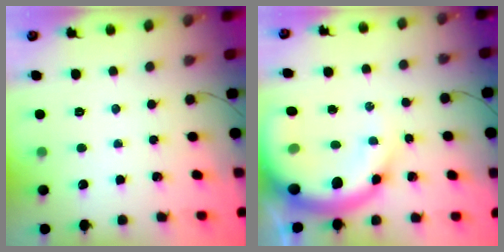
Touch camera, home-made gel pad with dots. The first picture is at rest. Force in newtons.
{"total": 16.5, "press": 16.1, "slide": 3.8}